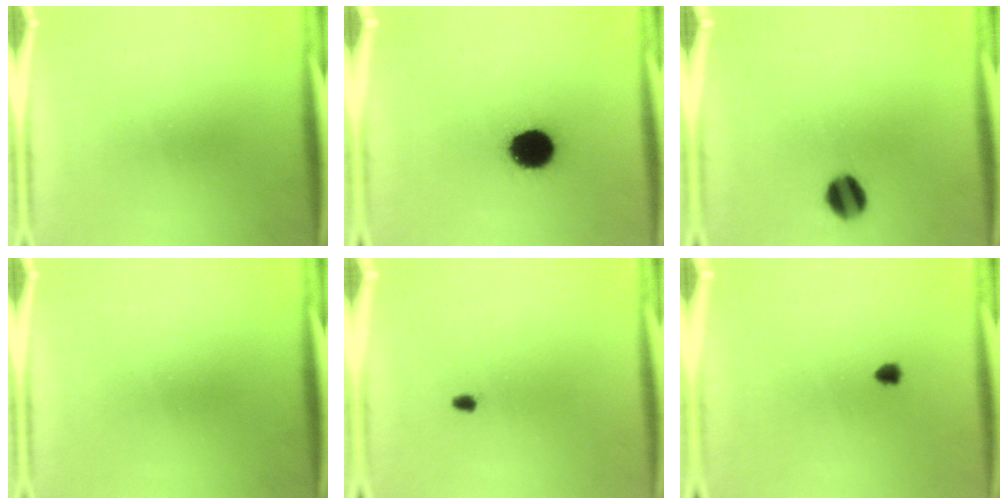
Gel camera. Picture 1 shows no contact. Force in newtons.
{"total": 13.3}
{"total": 7.5}
{"total": 0.0}
{"total": 0.9}
{"total": 1.1}